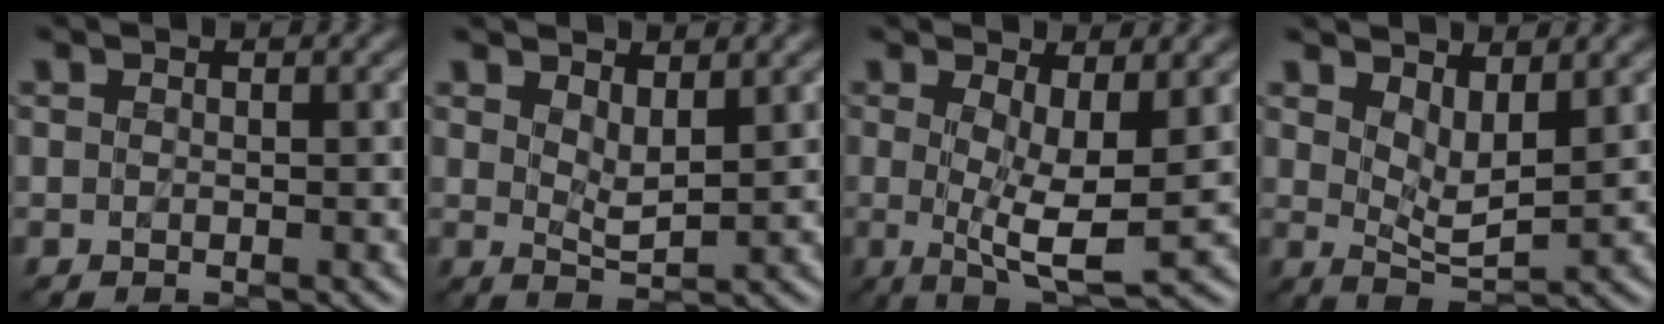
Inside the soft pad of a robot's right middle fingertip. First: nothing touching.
{"total": 1.7, "force": [1.0, 0.3, 1.4], "torque": [-0.029, -0.007, 0.020]}
{"total": 4.5, "force": [0.3, 1.0, 4.3], "torque": [-0.083, -0.013, 0.007]}
{"total": 2.6, "force": [1.4, 0.8, 2.1], "torque": [-0.045, -0.012, 0.026]}